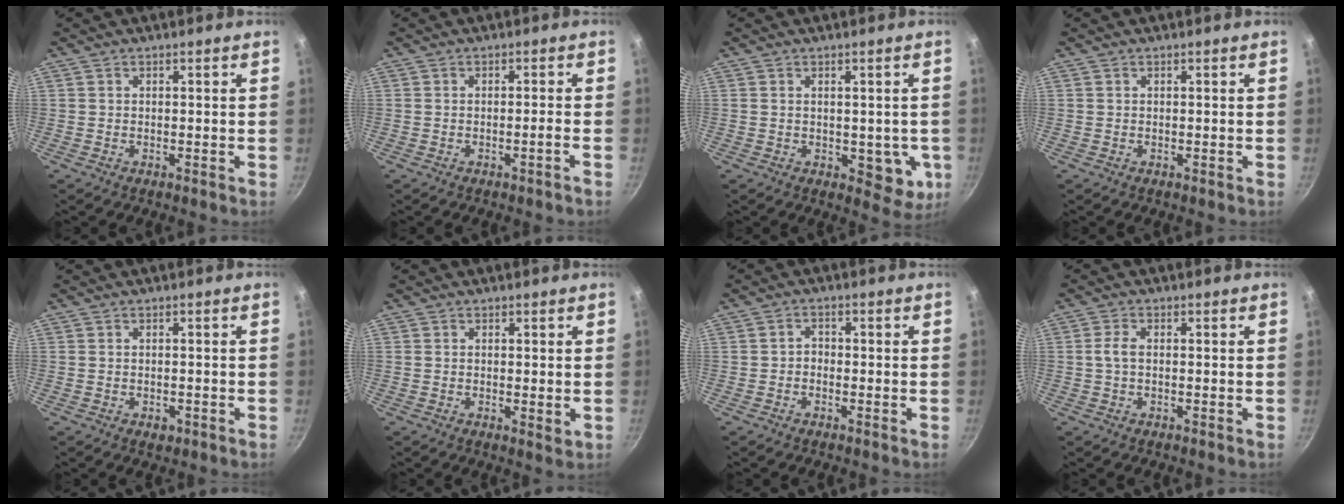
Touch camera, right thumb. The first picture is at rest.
{"total": 1.6, "force": [-0.9, -0.3, 1.3], "torque": [-0.027, 0.011, -0.012]}
{"total": 7.0, "force": [-0.7, 4.0, 5.7], "torque": [-0.044, -0.003, -0.002]}
{"total": 0.0}
{"total": 1.7, "force": [-0.8, 1.0, 1.1], "torque": [-0.018, 0.002, -0.008]}
{"total": 1.9, "force": [0.1, 0.6, 1.8], "torque": [-0.029, -0.007, 0.000]}
{"total": 1.7, "force": [-0.8, 1.3, 0.8], "torque": [-0.010, 0.013, -0.016]}
{"total": 2.6, "force": [0.0, 1.0, 2.4], "torque": [-0.062, 0.007, -0.003]}